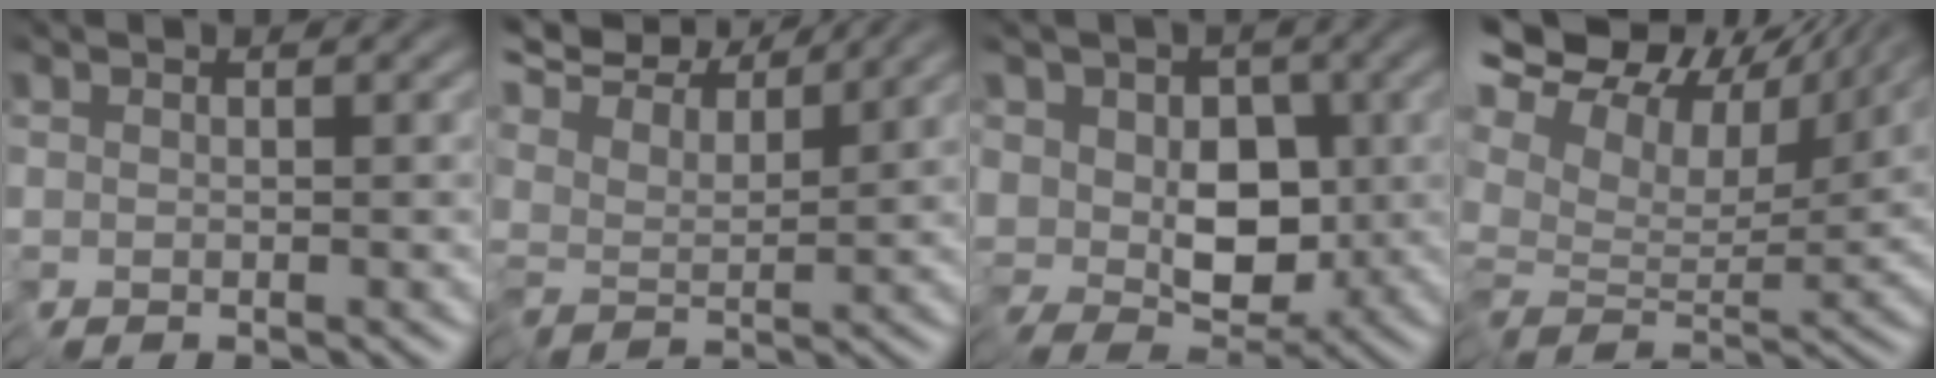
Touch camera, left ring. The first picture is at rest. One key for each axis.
{"total": 7.2, "fx": 6.2, "fy": 2.0, "fz": 2.9, "tx": -0.082, "ty": 0.022, "tz": 0.095}
{"total": 7.9, "fx": 2.7, "fy": 6.1, "fz": 4.2, "tx": -0.071, "ty": 0.019, "tz": 0.032}
{"total": 11.9, "fx": 8.2, "fy": 5.7, "fz": 6.5, "tx": -0.172, "ty": 0.037, "tz": 0.140}